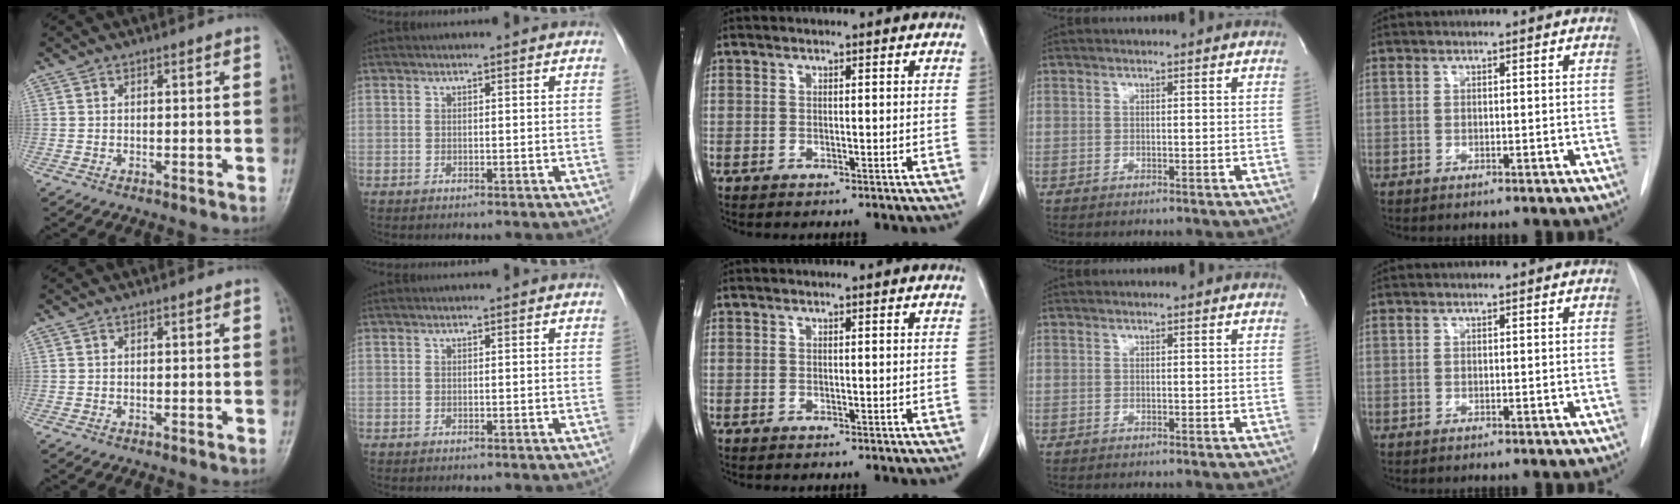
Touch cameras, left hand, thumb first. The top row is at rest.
{}